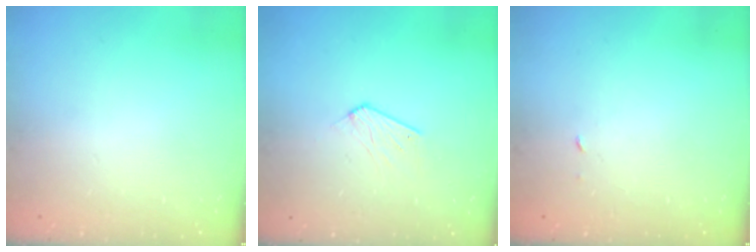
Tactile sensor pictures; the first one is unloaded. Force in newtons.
{"total": 5.2, "press": 5.2, "slide": 0.5}
{"total": 1.9, "press": 1.9, "slide": 0.1}